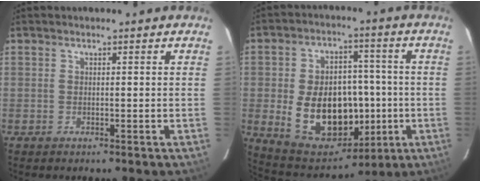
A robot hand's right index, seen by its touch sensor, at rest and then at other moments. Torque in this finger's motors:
{"motor_torque": [1.29, -0.85, 1.06, 0.21]}